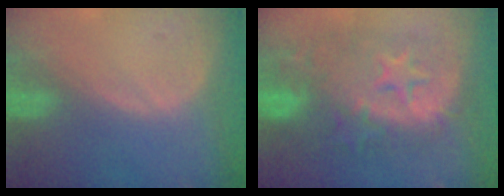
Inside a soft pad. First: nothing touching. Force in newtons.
{"total": 12.3, "press": 12.2, "slide": 1.1}